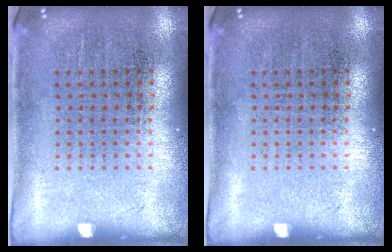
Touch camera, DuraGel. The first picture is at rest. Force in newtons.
{"total": 0.0}